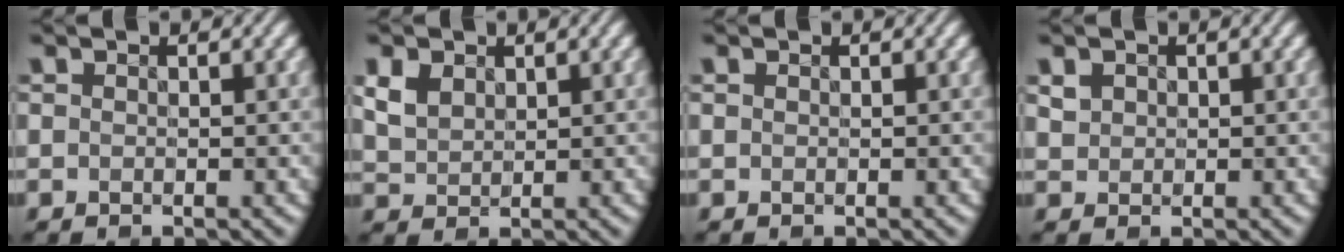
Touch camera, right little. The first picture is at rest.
{"total": 2.0, "force": [0.7, 1.5, 1.1], "torque": [-0.039, -0.002, 0.022]}
{"total": 0.0}
{"total": 0.9, "force": [0.1, 0.9, 0.1], "torque": [-0.012, -0.003, 0.010]}